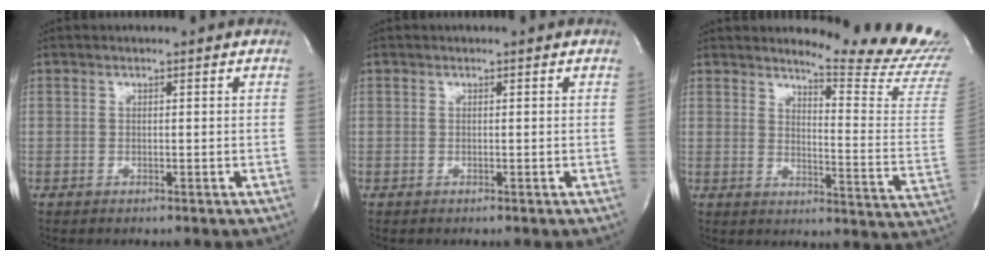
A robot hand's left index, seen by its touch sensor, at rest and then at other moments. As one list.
[{"total": 0.0}, {"total": 16.1, "force": [15.6, -2.0, 3.6], "torque": [-0.059, -0.162, 0.172]}]